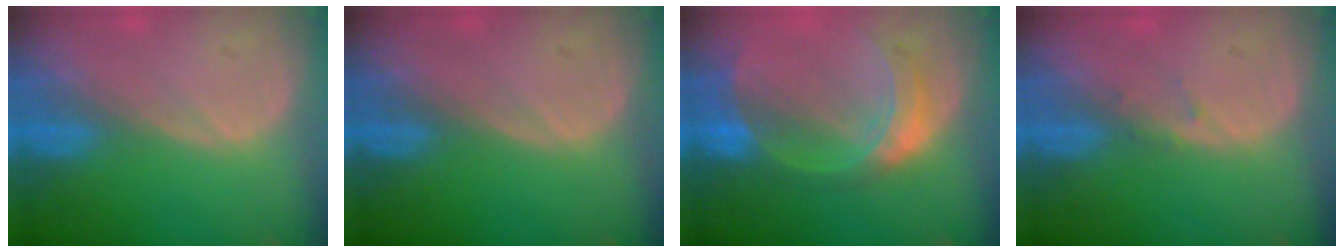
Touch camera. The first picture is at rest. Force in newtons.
{"total": 0.0}
{"total": 7.5, "press": 6.6, "slide": 3.7}
{"total": 0.9, "press": 0.6, "slide": 0.6}